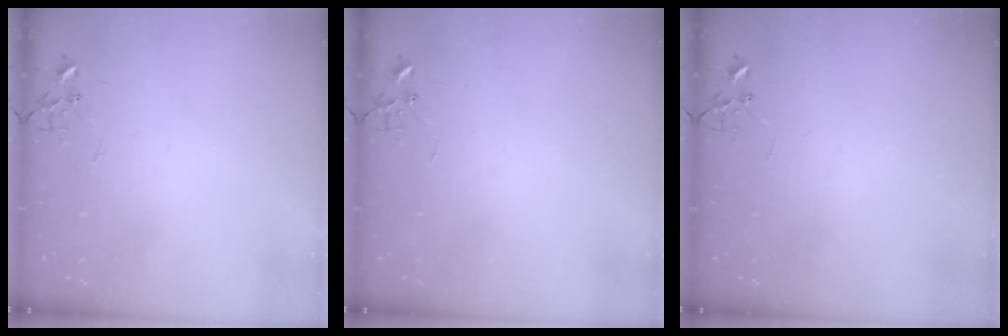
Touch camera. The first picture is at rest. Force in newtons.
{"total": 0.0}
{"total": 0.0}